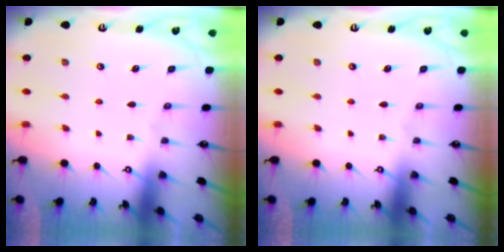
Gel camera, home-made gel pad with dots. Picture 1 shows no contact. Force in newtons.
{"total": 0.0}